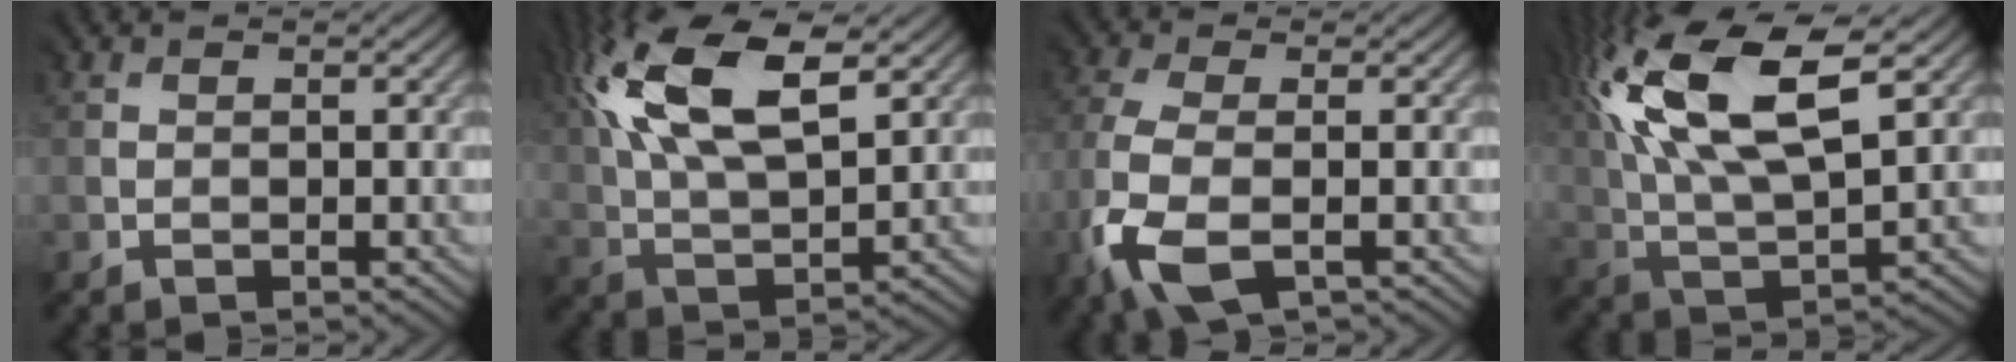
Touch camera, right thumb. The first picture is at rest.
{"total": 14.7, "force": [6.9, 6.8, 11.1], "torque": [-0.245, 0.035, 0.122]}
{"total": 7.6, "force": [-3.3, 3.6, 5.8], "torque": [-0.160, -0.013, -0.073]}
{"total": 16.4, "force": [7.3, 7.3, 12.8], "torque": [-0.291, 0.040, 0.130]}